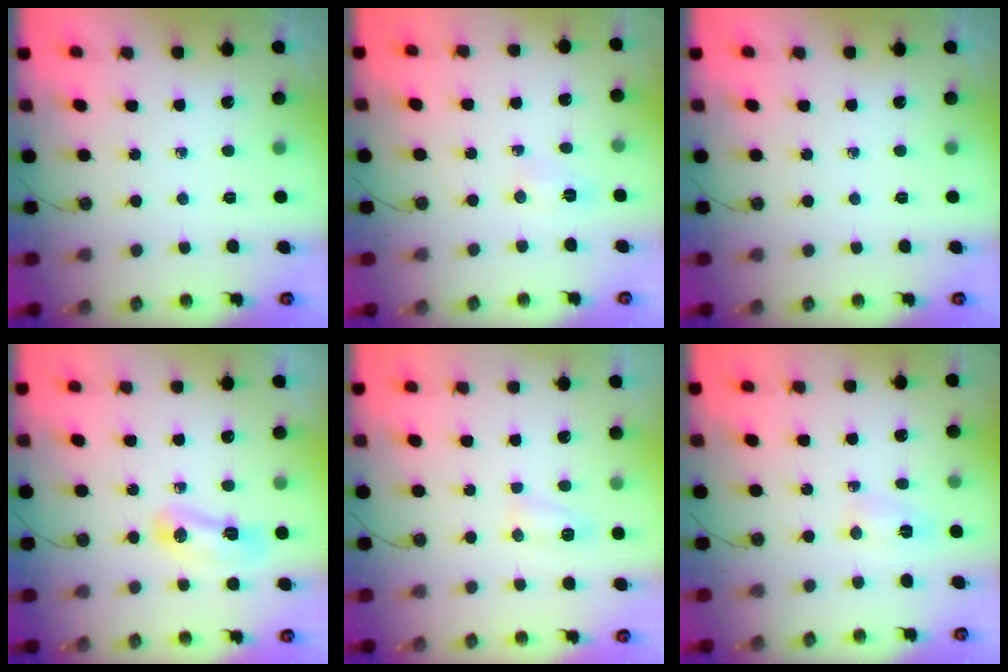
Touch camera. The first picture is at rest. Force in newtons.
{"total": 18.5, "press": 4.2, "slide": 18.0}
{"total": 0.0}
{"total": 7.8, "press": 7.8, "slide": 1.1}
{"total": 6.0, "press": 6.0, "slide": 0.7}
{"total": 2.9, "press": 2.7, "slide": 1.0}